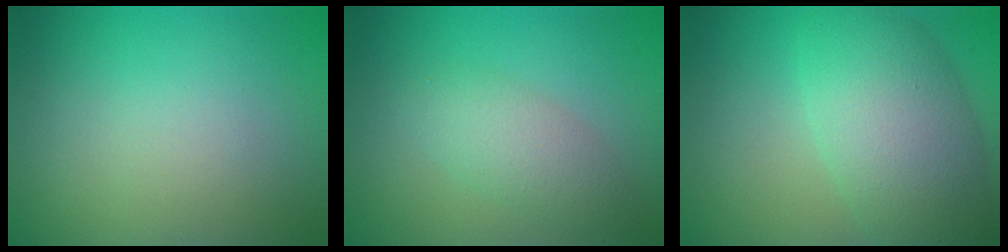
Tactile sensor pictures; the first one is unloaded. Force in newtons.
{"total": 2.8, "press": 2.8, "slide": 0.0}
{"total": 7.8, "press": 7.8, "slide": 0.1}